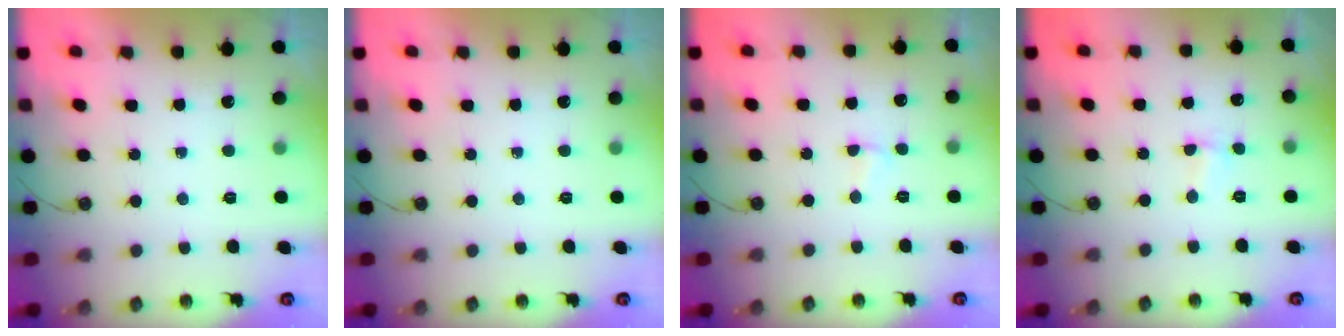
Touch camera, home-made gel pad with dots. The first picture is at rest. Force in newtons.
{"total": 0.0}
{"total": 2.4, "press": 2.4, "slide": 0.5}
{"total": 2.8, "press": 1.1, "slide": 2.5}